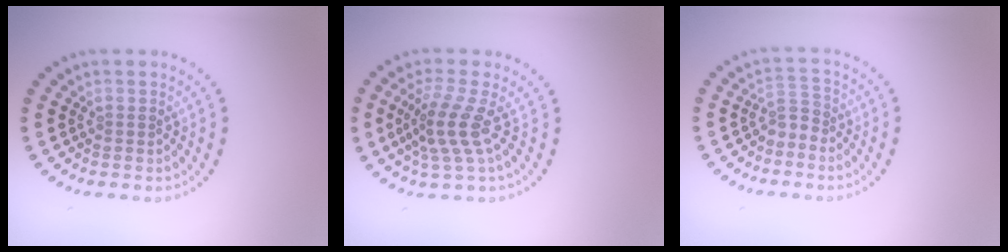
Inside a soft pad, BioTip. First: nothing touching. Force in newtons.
{"total": 3.6, "press": 2.6, "slide": 2.4}
{"total": 1.9, "press": 1.2, "slide": 1.4}